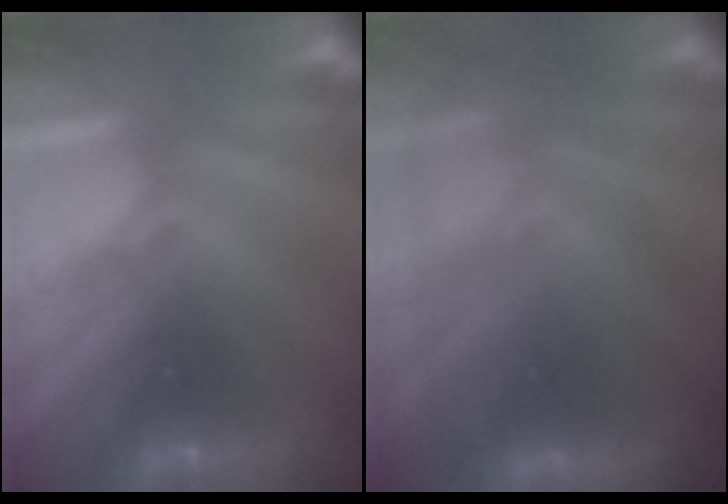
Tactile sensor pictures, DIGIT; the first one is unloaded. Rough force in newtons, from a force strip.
{"total": 8.2}